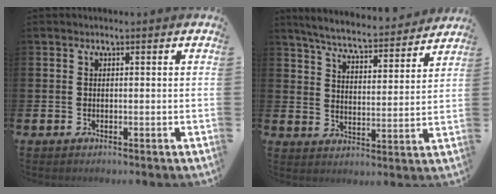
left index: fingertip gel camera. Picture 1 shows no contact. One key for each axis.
{"total": 6.3, "fx": 6.0, "fy": 0.5, "fz": 1.7, "tx": -0.059, "ty": -0.043, "tz": 0.102}